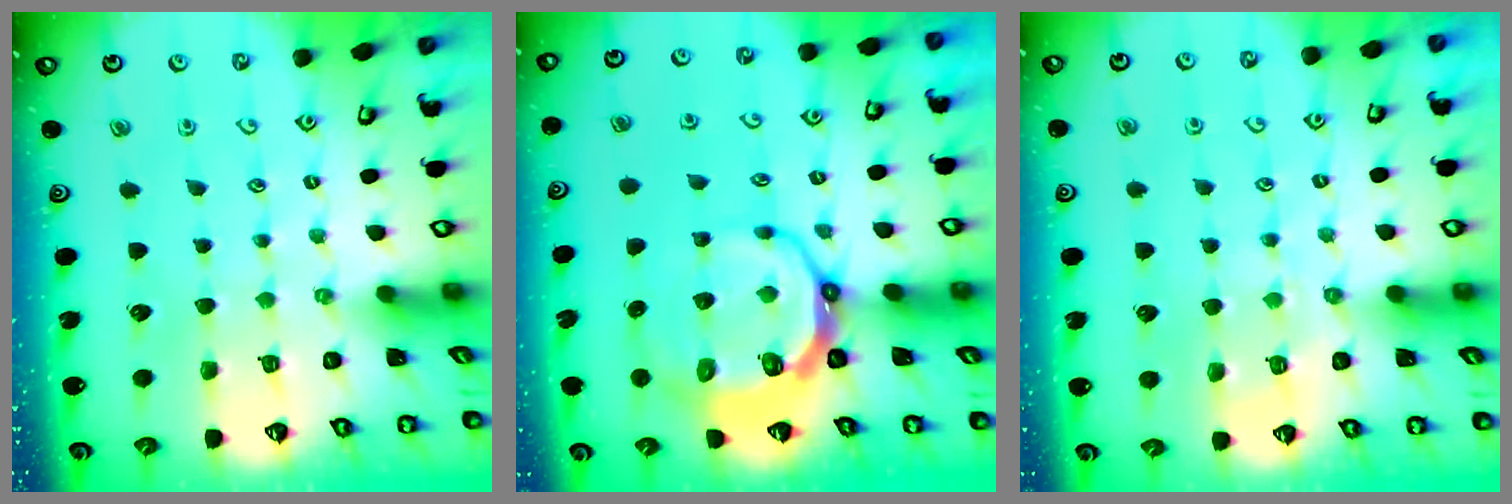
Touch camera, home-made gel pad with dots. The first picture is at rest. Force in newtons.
{"total": 11.0, "press": 10.2, "slide": 4.0}
{"total": 5.5, "press": 5.5, "slide": 0.7}